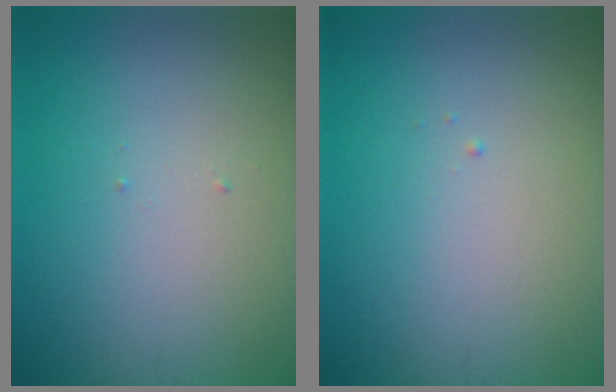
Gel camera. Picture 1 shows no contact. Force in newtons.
{"total": 0.0}